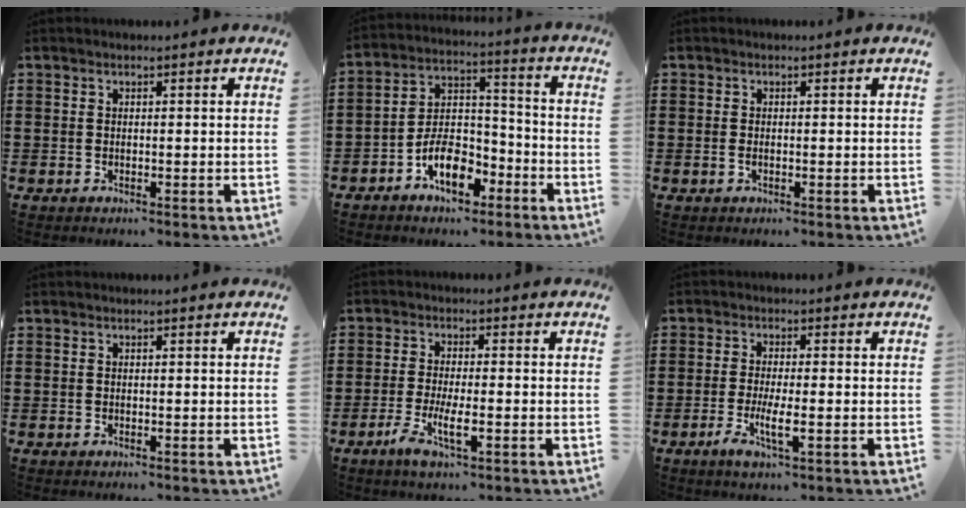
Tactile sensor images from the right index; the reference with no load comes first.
{"total": 8.7, "force": [-4.9, 4.6, 5.5], "torque": [-0.109, 0.015, -0.090]}
{"total": 0.8, "force": [-0.2, 0.4, 0.7], "torque": [-0.014, -0.001, -0.004]}
{"total": 0.0}
{"total": 5.2, "force": [-2.2, 1.0, 4.6], "torque": [-0.103, -0.012, -0.045]}
{"total": 4.8, "force": [-1.7, 0.8, 4.4], "torque": [-0.094, -0.012, -0.036]}